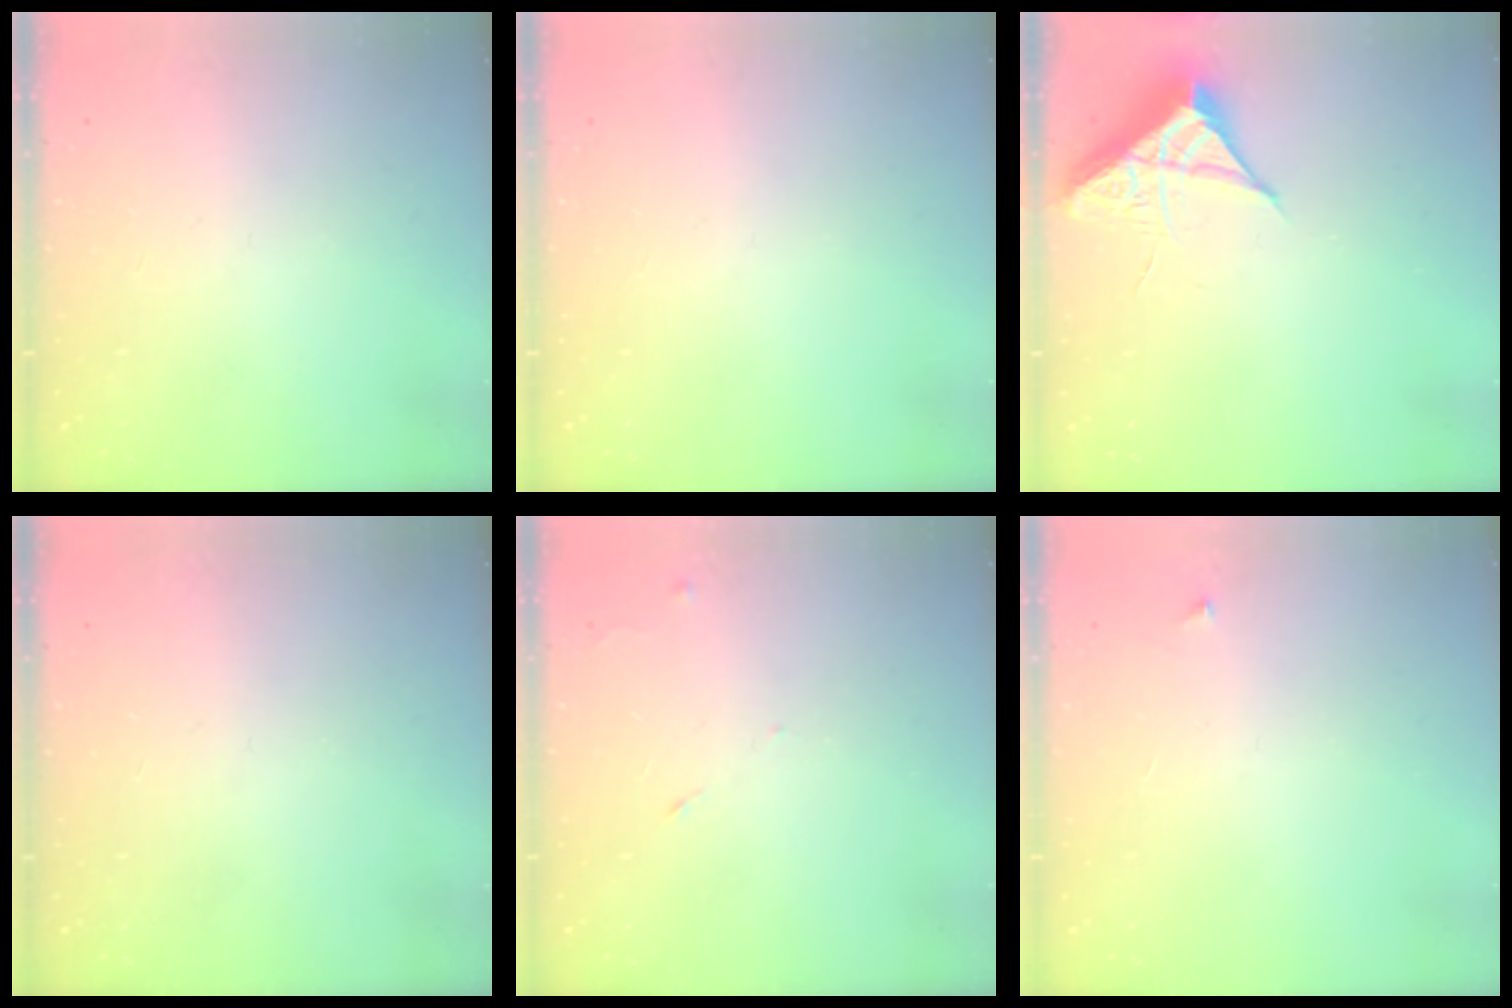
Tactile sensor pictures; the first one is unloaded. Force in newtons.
{"total": 0.0}
{"total": 6.4, "press": 6.4, "slide": 0.4}
{"total": 0.0}
{"total": 5.5, "press": 5.5, "slide": 0.8}
{"total": 3.2, "press": 3.2, "slide": 0.5}